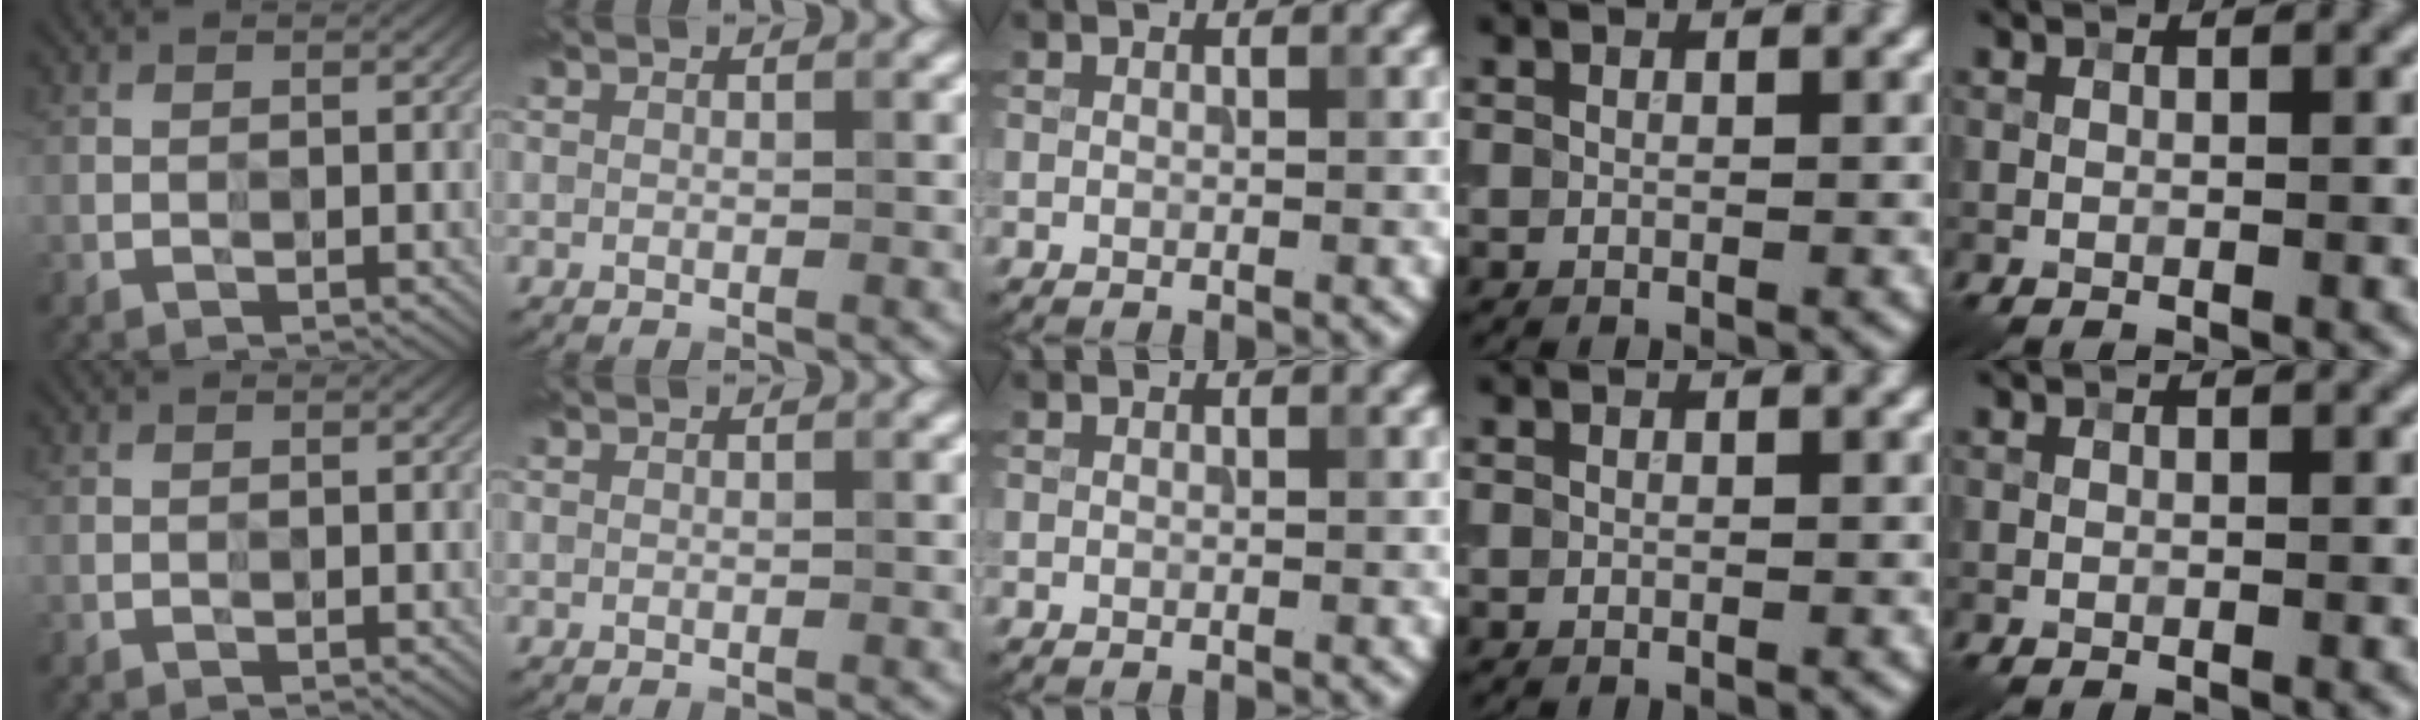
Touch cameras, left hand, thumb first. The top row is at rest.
{}